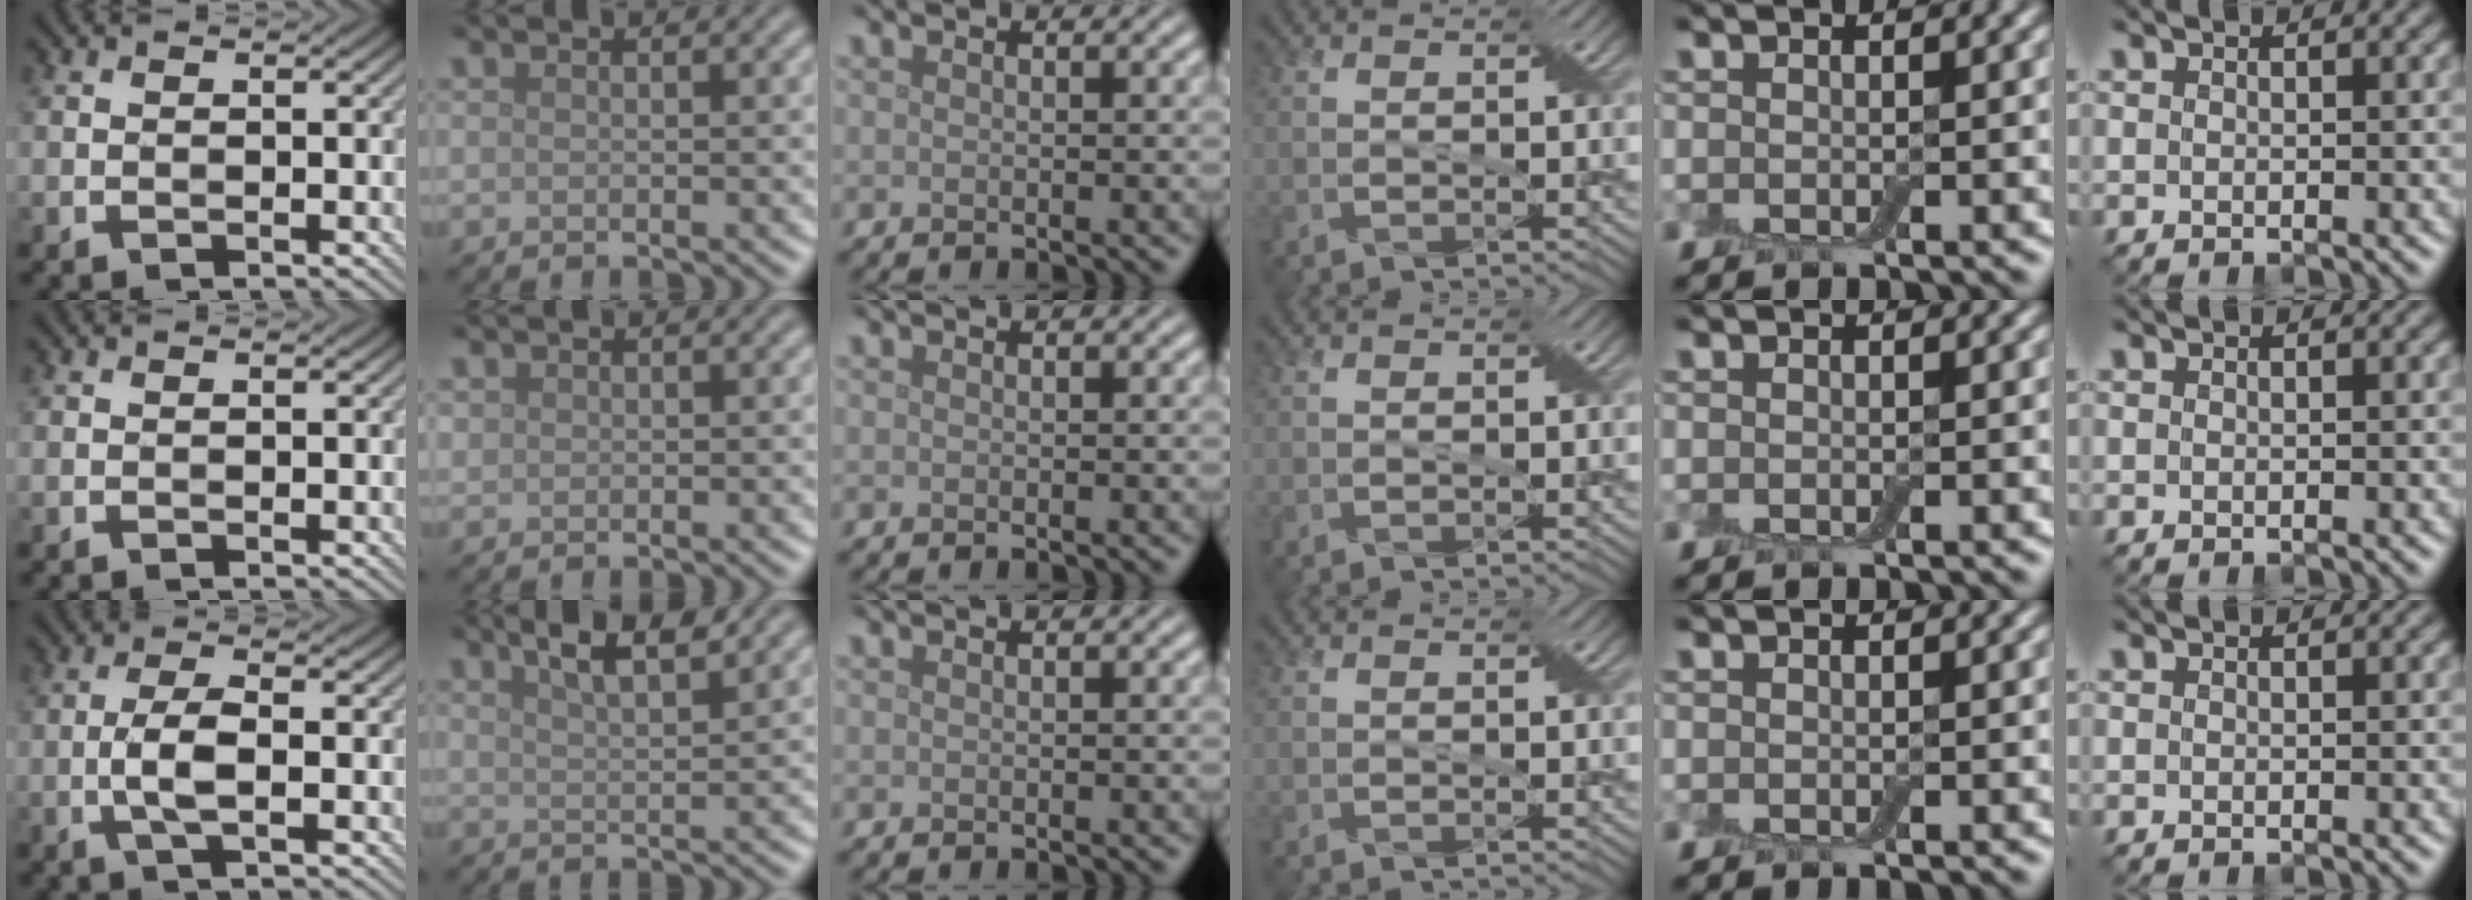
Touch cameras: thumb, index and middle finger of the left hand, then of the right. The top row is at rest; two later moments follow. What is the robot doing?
{"motion": "shake", "object": "box of matches"}